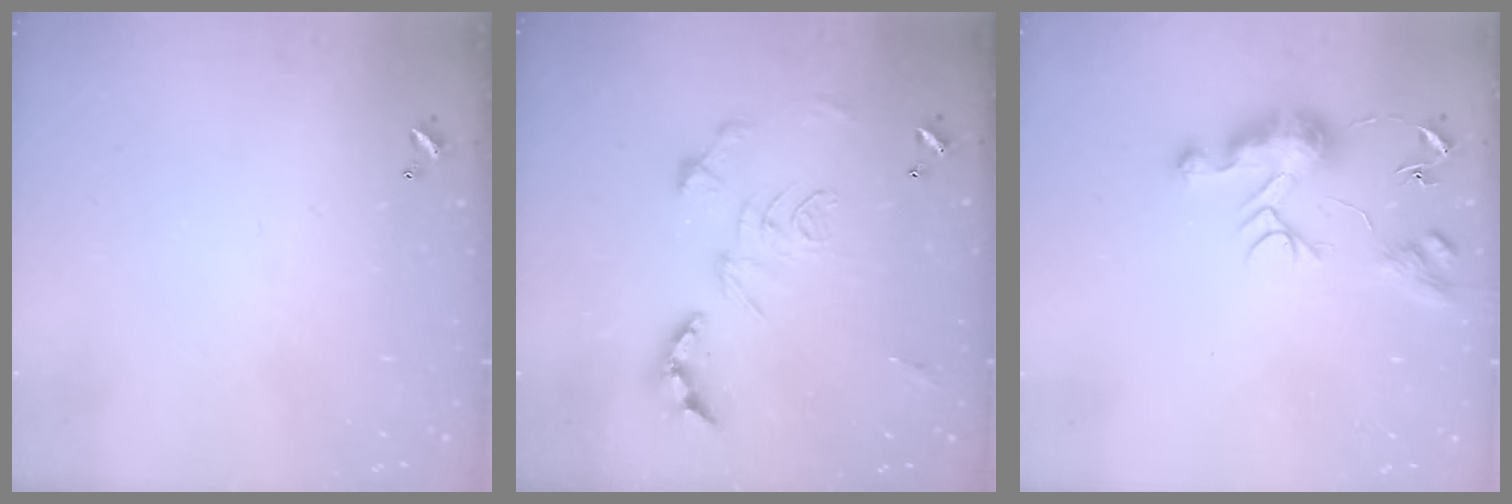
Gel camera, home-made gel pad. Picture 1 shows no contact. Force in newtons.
{"total": 2.9, "press": 2.3, "slide": 1.7}
{"total": 10.1, "press": 10.0, "slide": 0.8}